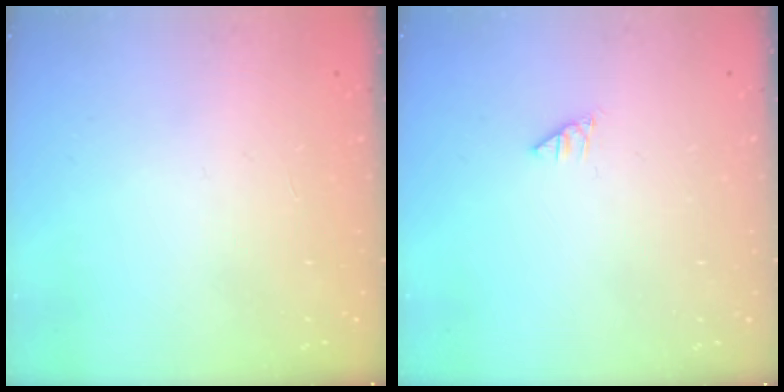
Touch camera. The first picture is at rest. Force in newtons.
{"total": 0.0}